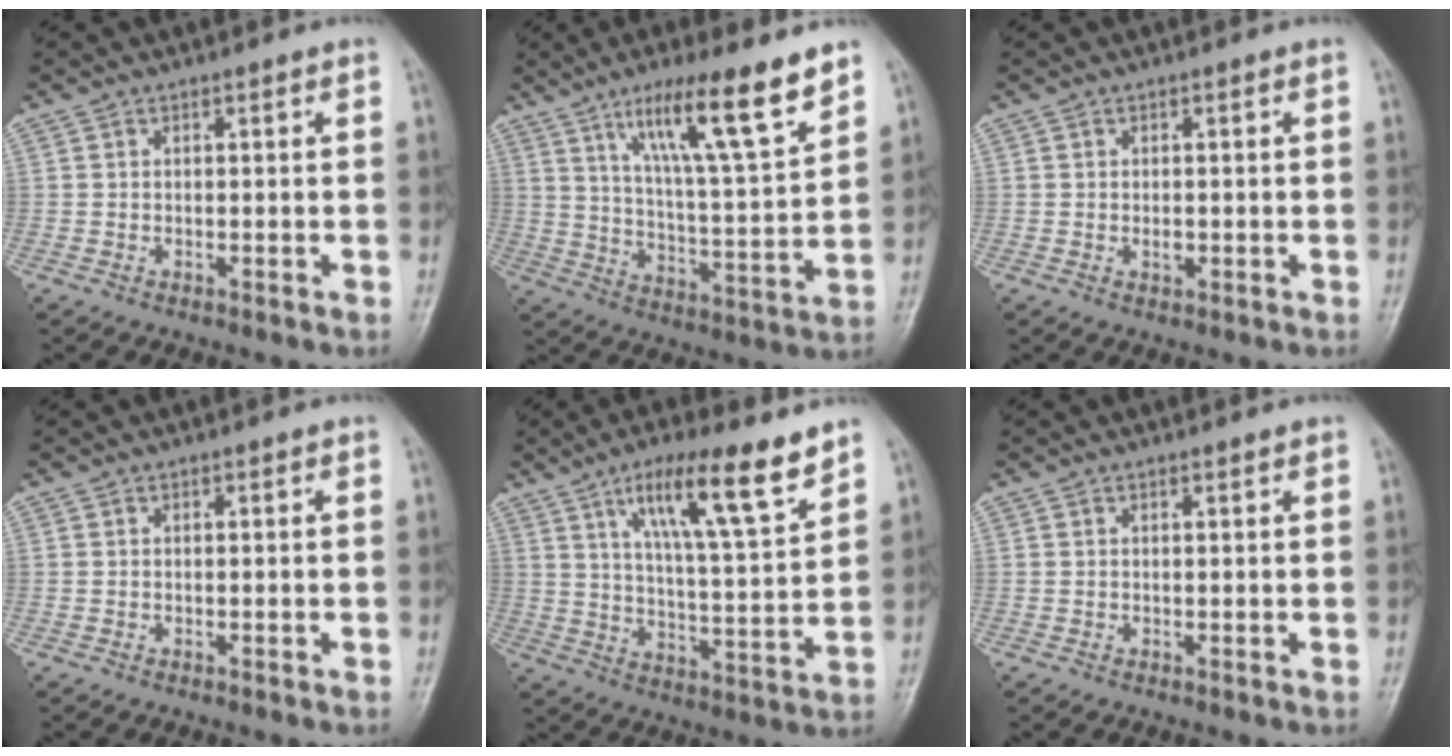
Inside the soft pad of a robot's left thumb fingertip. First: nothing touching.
{"total": 16.7, "force": [10.4, 2.4, 12.9], "torque": [-0.201, -0.049, 0.181]}
{"total": 1.4, "force": [-0.2, 0.8, 1.1], "torque": [-0.015, -0.001, -0.001]}
{"total": 0.0}
{"total": 15.3, "force": [9.5, 2.9, 11.7], "torque": [-0.179, -0.044, 0.161]}
{"total": 0.6, "force": [0.4, 0.0, 0.4], "torque": [-0.008, -0.002, 0.007]}